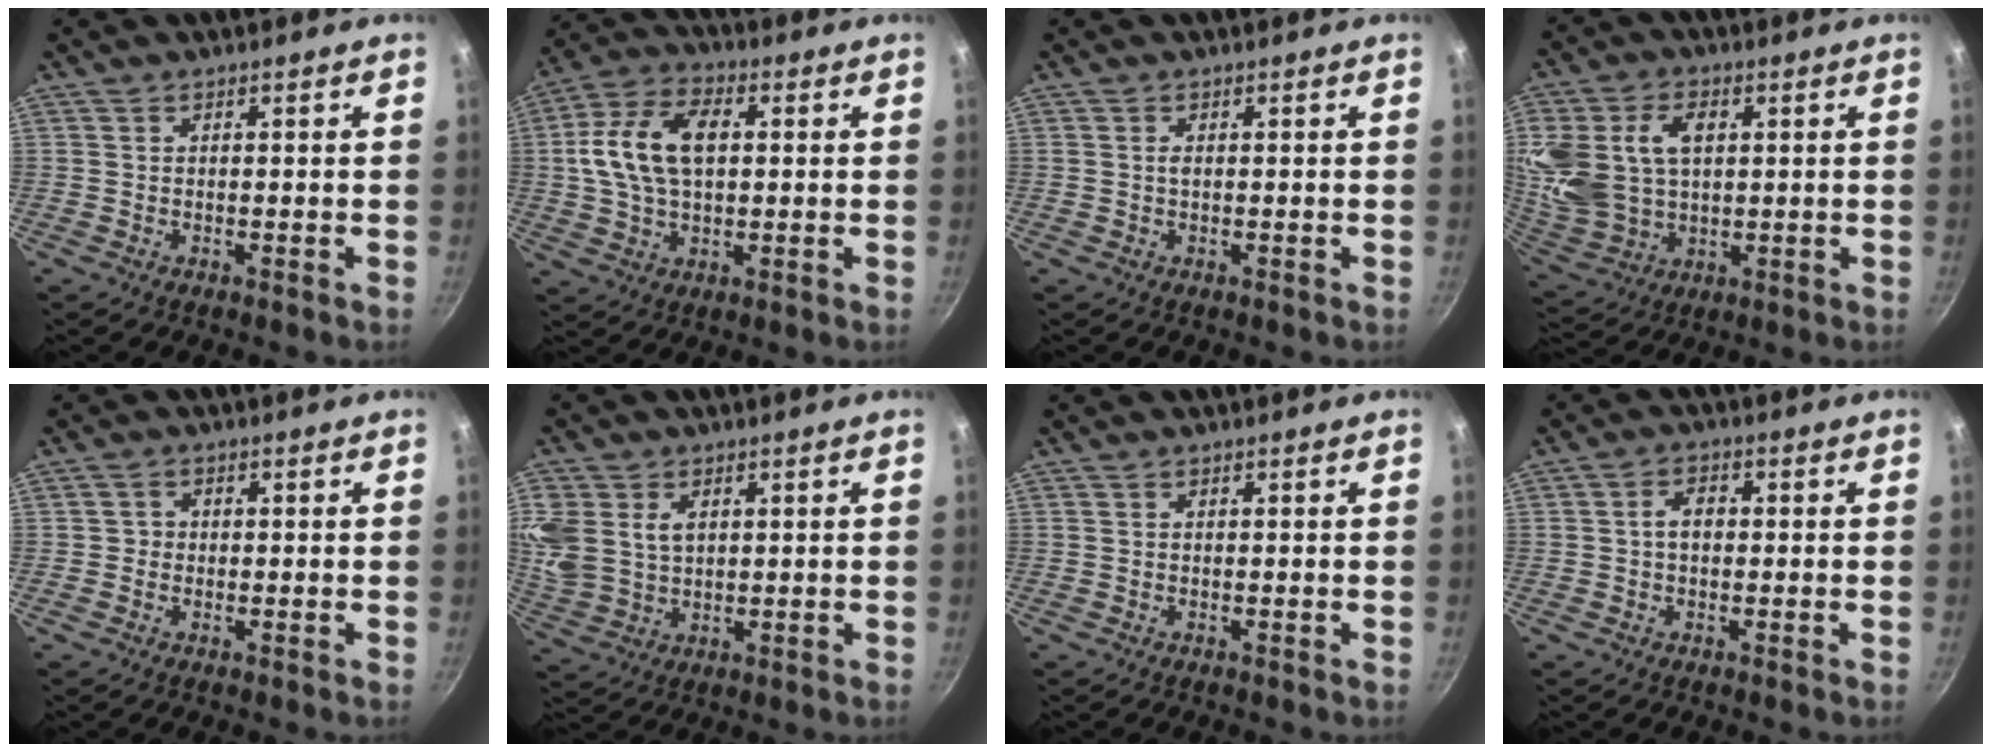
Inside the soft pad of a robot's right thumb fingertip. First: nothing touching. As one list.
[{"total": 13.8, "force": [1.7, 8.5, 10.7], "torque": [-0.186, 0.020, 0.021]}, {"total": 0.8, "force": [0.1, 0.4, 0.7], "torque": [-0.012, 0.001, 0.000]}, {"total": 17.5, "force": [3.8, 12.3, 11.9], "torque": [-0.246, -0.006, 0.082]}, {"total": 1.7, "force": [-0.3, 1.6, 0.4], "torque": [0.002, 0.002, -0.008]}, {"total": 12.3, "force": [3.2, 9.3, 7.3], "torque": [-0.171, 0.000, 0.070]}, {"total": 0.0}, {"total": 3.5, "force": [0.0, 2.4, 2.5], "torque": [-0.034, 0.013, -0.004]}]